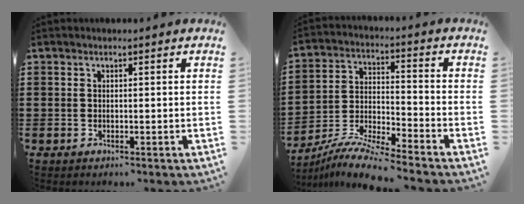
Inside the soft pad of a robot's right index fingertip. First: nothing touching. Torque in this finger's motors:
{"motor_torque": [0.57, 0.58, 0.18, 0.04]}